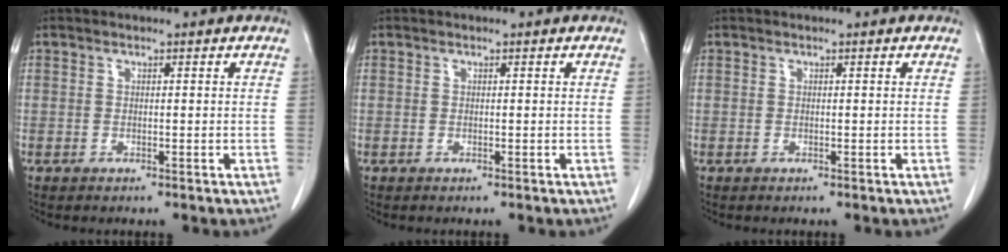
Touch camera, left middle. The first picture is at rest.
{"total": 0.0}
{"total": 0.0}